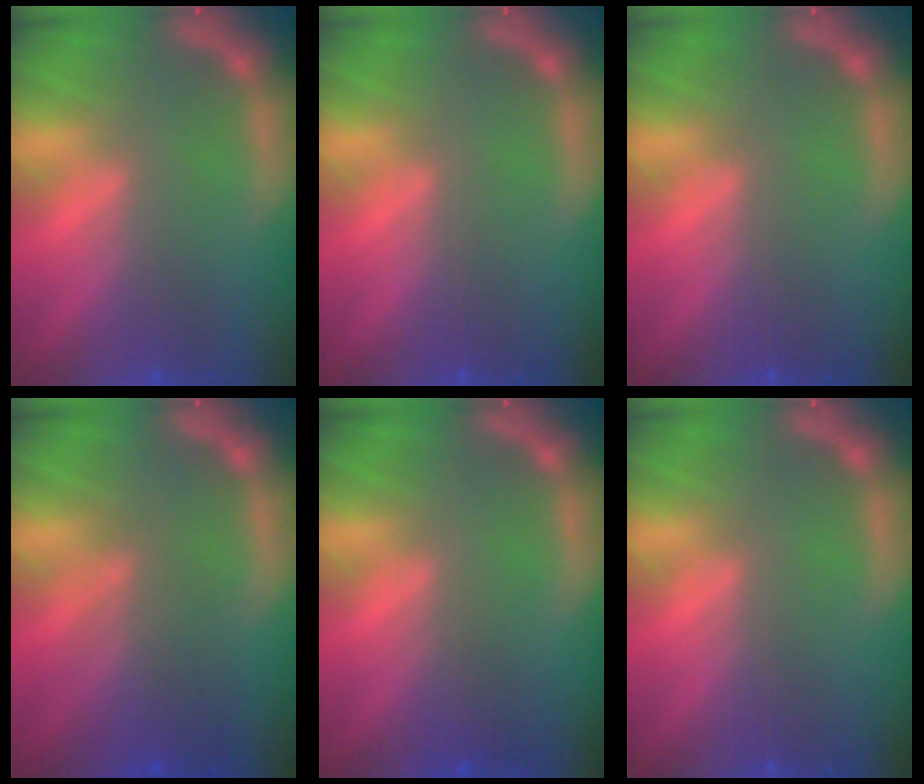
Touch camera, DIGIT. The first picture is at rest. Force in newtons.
{"total": 0.0}
{"total": 0.0}
{"total": 4.5}
{"total": 1.5}
{"total": 0.0}